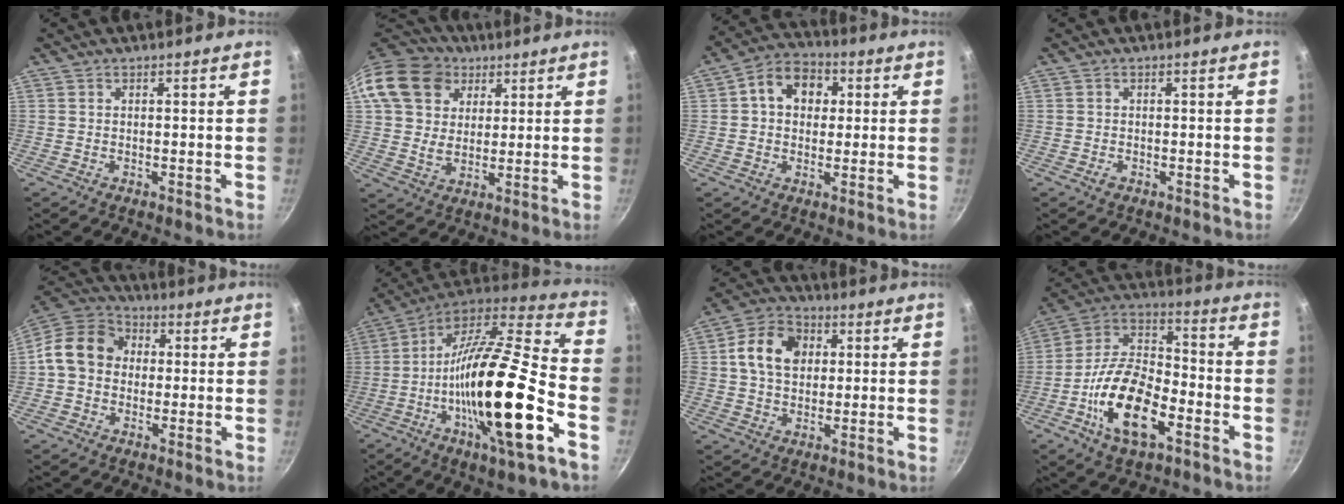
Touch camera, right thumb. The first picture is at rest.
{"total": 16.8, "force": [7.1, 12.9, 8.1], "torque": [-0.150, 0.007, 0.124]}
{"total": 9.8, "force": [2.1, 7.5, 5.9], "torque": [-0.063, 0.017, 0.016]}
{"total": 1.1, "force": [-0.5, 0.8, 0.5], "torque": [-0.008, 0.001, -0.009]}
{"total": 12.4, "force": [0.5, 10.4, 6.7], "torque": [-0.089, 0.031, -0.013]}
{"total": 27.8, "force": [-8.1, 6.2, 25.8], "torque": [-0.429, 0.013, -0.156]}
{"total": 11.0, "force": [2.2, 8.5, 6.7], "torque": [-0.097, 0.009, 0.023]}
{"total": 18.0, "force": [-7.0, 8.9, 14.0], "torque": [-0.247, 0.041, -0.141]}